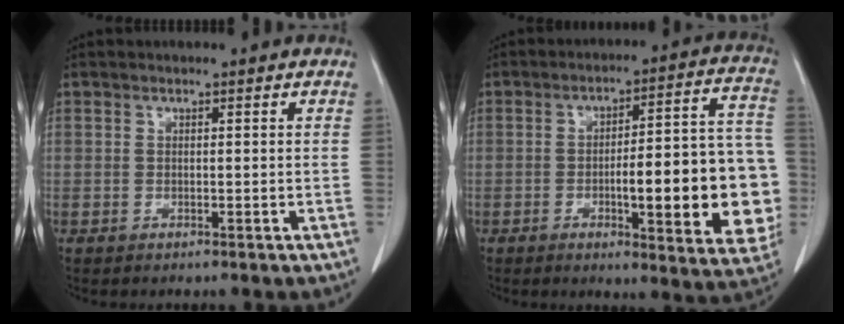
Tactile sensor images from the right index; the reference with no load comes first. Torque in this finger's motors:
{"motor_torque": [1.12, -0.05, 0.45, 0.13]}